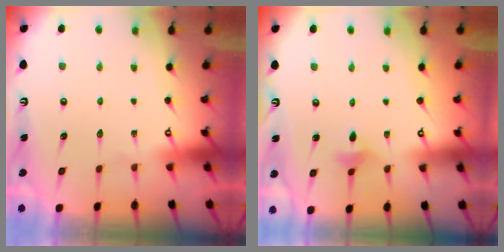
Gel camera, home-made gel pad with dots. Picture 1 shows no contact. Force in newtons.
{"total": 3.1, "press": 3.0, "slide": 0.6}